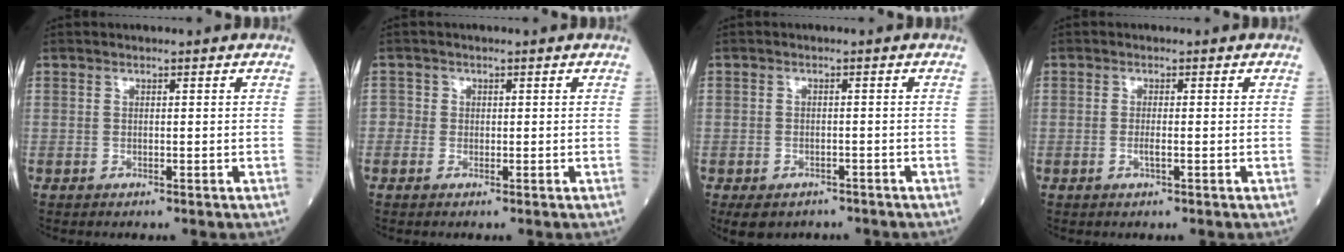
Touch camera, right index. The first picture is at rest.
{"total": 1.3, "force": [-0.3, 1.3, 0.1], "torque": [0.010, 0.005, -0.010]}
{"total": 5.5, "force": [-4.1, 3.4, 1.3], "torque": [-0.013, 0.005, -0.057]}
{"total": 1.3, "force": [-0.4, -0.1, 1.2], "torque": [-0.025, -0.003, -0.007]}